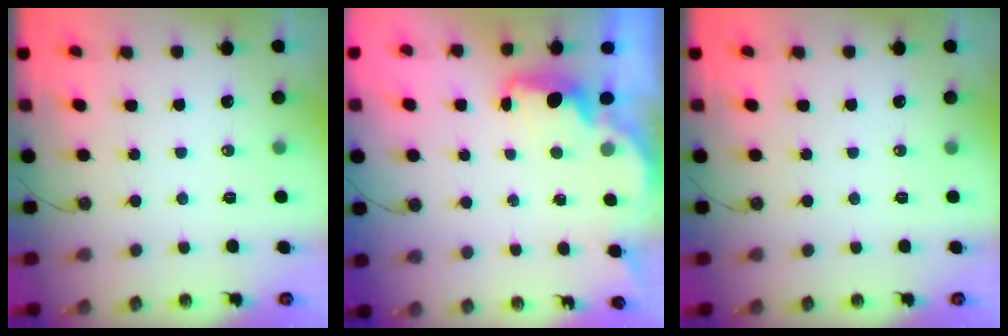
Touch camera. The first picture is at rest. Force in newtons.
{"total": 2.0, "press": 1.8, "slide": 0.8}
{"total": 0.0}